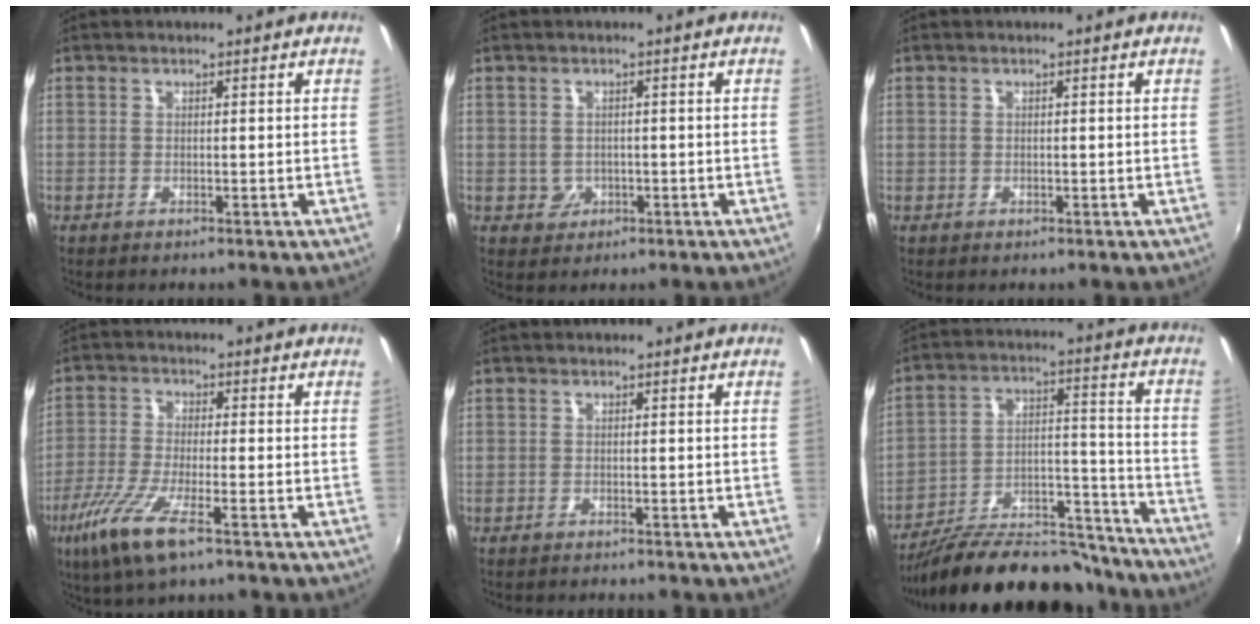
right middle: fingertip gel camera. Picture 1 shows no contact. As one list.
[{"total": 2.5, "force": [-0.4, 2.5, 0.5], "torque": [-0.011, 0.002, -0.003]}, {"total": 0.6, "force": [-0.2, 0.5, 0.0], "torque": [0.001, -0.004, -0.004]}, {"total": 9.6, "force": [-5.7, 1.6, 7.6], "torque": [-0.174, -0.025, -0.111]}, {"total": 2.3, "force": [-2.2, 0.3, 0.6], "torque": [-0.020, -0.013, -0.038]}, {"total": 22.0, "force": [-18.7, 8.0, 8.4], "torque": [-0.147, 0.041, -0.265]}]